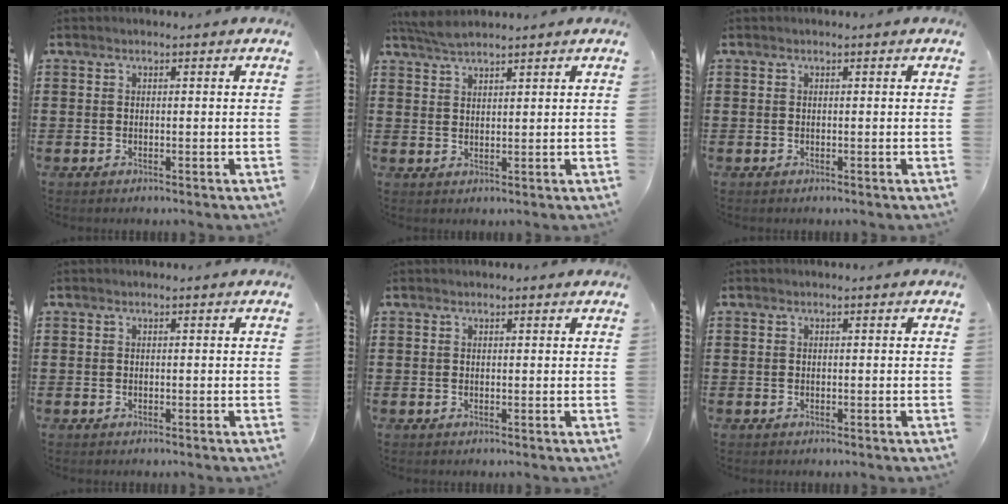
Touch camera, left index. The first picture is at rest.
{"total": 2.9, "force": [2.8, 0.2, 0.9], "torque": [-0.026, 0.000, 0.054]}
{"total": 0.0}
{"total": 0.0}
{"total": 0.6, "force": [0.5, 0.2, 0.3], "torque": [-0.006, 0.001, 0.010]}
{"total": 0.0}